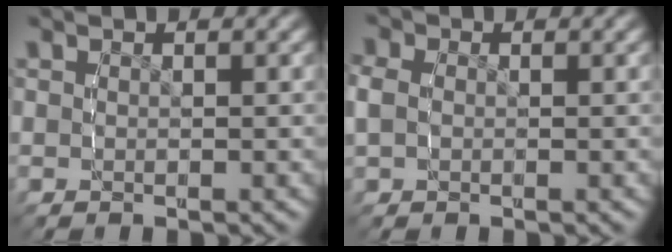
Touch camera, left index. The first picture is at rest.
{"total": 2.1, "force": [0.1, 1.8, 1.0], "torque": [-0.041, -0.004, 0.006]}